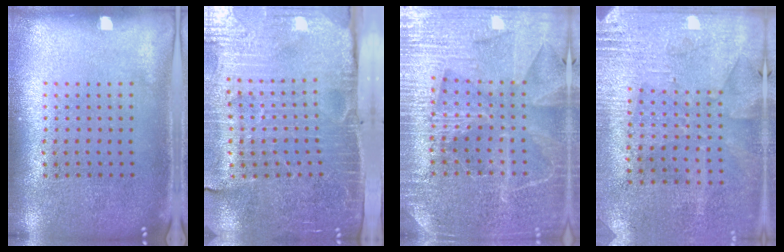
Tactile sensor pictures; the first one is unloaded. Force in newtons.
{"total": 3.9, "press": 3.6, "slide": 1.4}
{"total": 4.1, "press": 3.9, "slide": 1.4}
{"total": 2.7, "press": 2.4, "slide": 1.3}